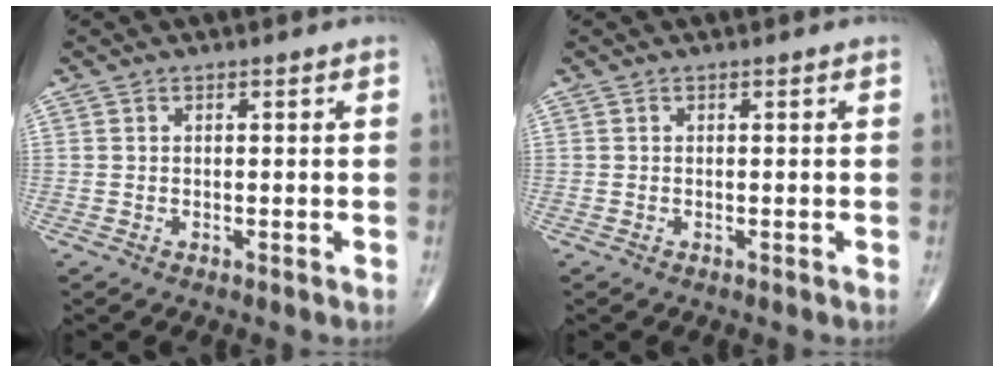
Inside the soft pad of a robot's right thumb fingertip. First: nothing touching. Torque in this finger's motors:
{"motor_torque": [0.48, -0.04, -0.02, -0.21, 0.00]}